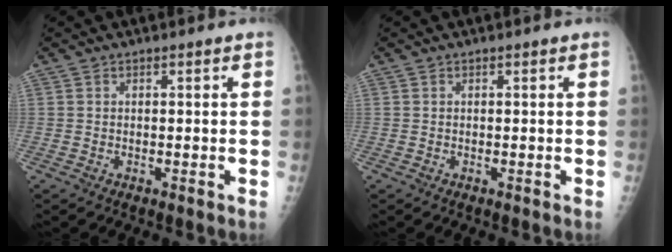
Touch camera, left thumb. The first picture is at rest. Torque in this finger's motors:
{"motor_torque": [0.00, 0.00, -0.02, -0.02, 0.00]}